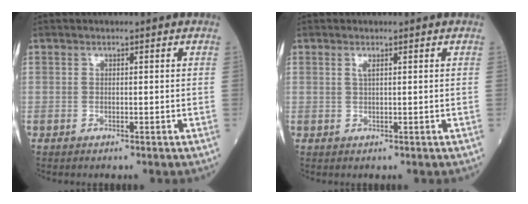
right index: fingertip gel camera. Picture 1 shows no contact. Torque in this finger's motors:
{"motor_torque": [0.30, 0.05, 0.11, 0.03]}